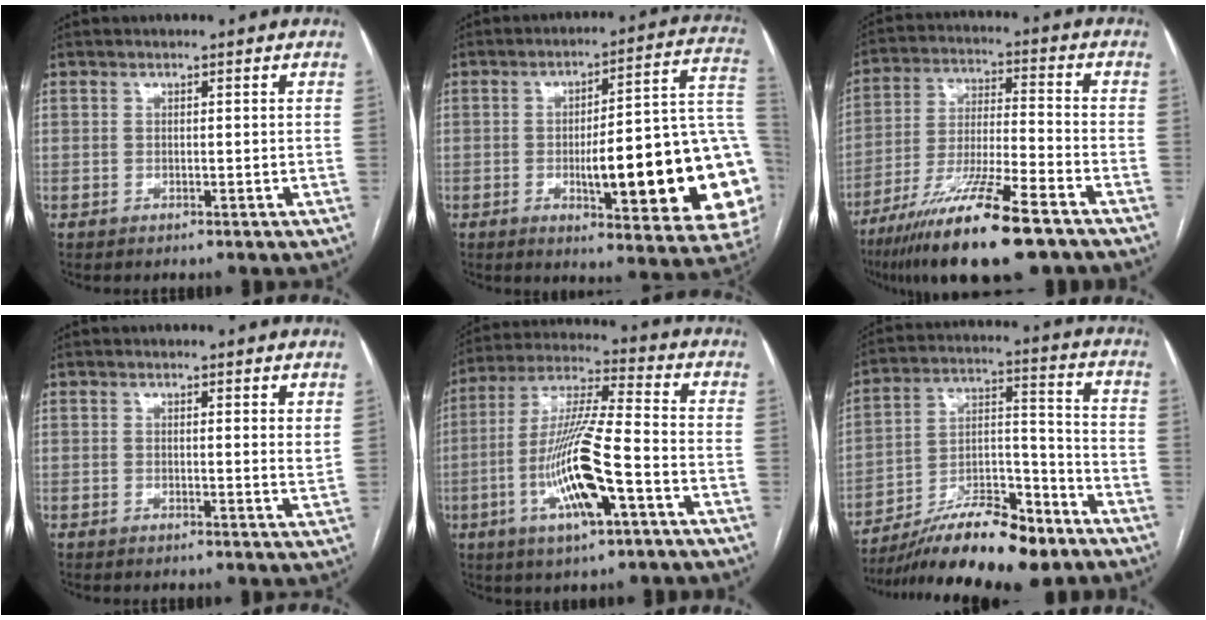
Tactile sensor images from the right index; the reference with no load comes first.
{"total": 25.2, "force": [-4.2, 4.2, 24.5], "torque": [-0.228, 0.012, -0.050]}
{"total": 17.5, "force": [-11.6, 1.7, 13.0], "torque": [-0.239, -0.042, -0.208]}
{"total": 2.1, "force": [1.5, 0.2, 1.5], "torque": [-0.022, -0.010, 0.015]}
{"total": 15.0, "force": [-4.8, 1.7, 14.1], "torque": [-0.282, -0.004, -0.086]}
{"total": 17.7, "force": [-13.5, 4.0, 10.8], "torque": [-0.180, 0.010, -0.229]}